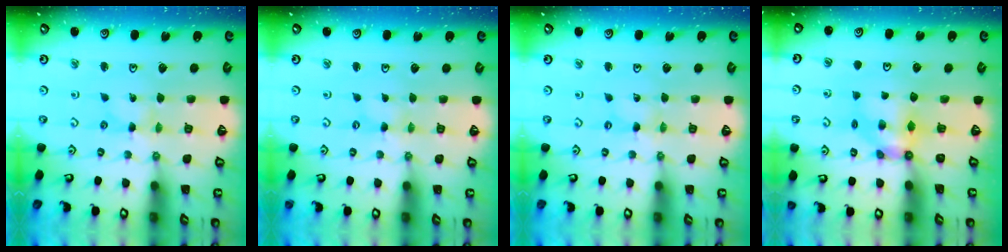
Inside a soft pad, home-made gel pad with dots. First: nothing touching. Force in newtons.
{"total": 0.0}
{"total": 0.0}
{"total": 5.4, "press": 5.4, "slide": 0.4}